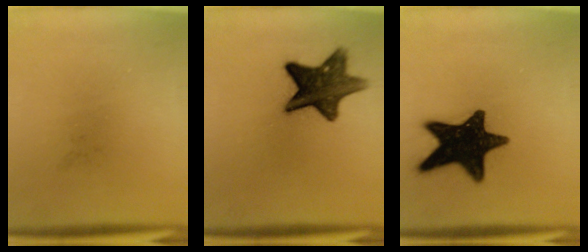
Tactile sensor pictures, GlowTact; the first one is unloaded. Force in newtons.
{"total": 12.0}
{"total": 17.8}